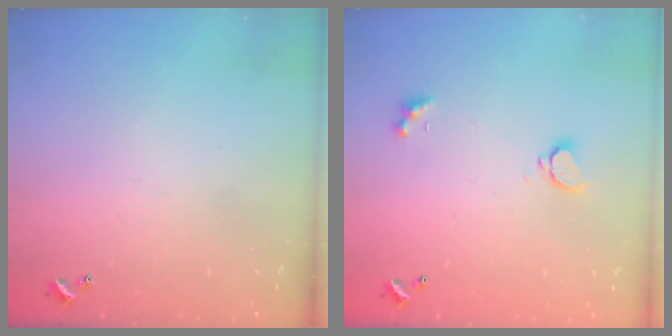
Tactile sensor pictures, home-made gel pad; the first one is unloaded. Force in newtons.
{"total": 1.7, "press": 1.7, "slide": 0.3}